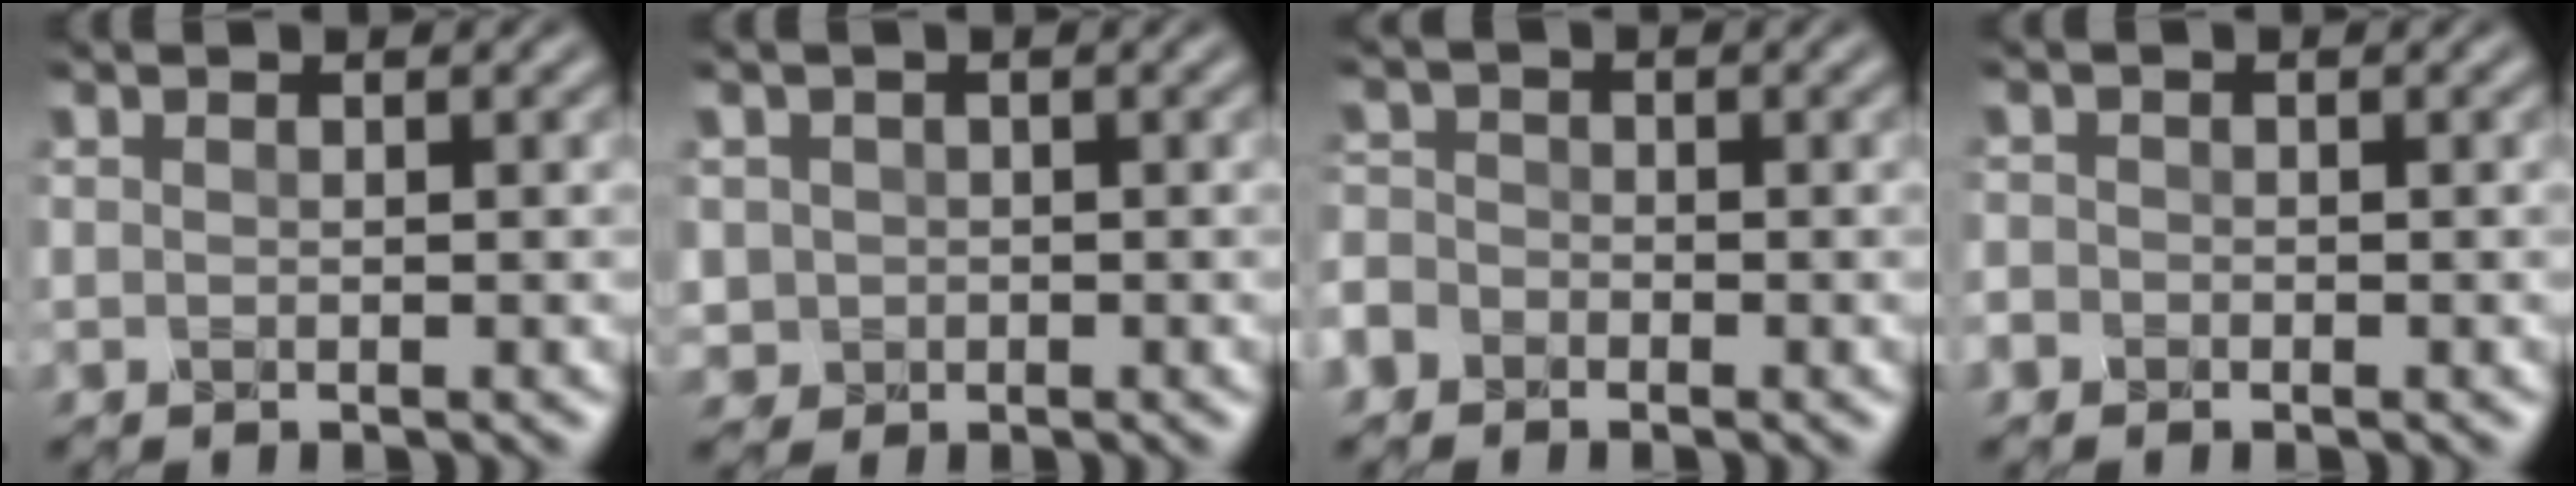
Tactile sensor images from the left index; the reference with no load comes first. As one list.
[{"total": 1.5, "force": [-0.1, 1.5, 0.1], "torque": [0.010, -0.003, 0.001]}, {"total": 2.6, "force": [-1.7, 1.9, 0.6], "torque": [-0.010, -0.003, -0.042]}, {"total": 1.0, "force": [-0.6, 0.8, 0.1], "torque": [0.003, -0.002, -0.014]}]